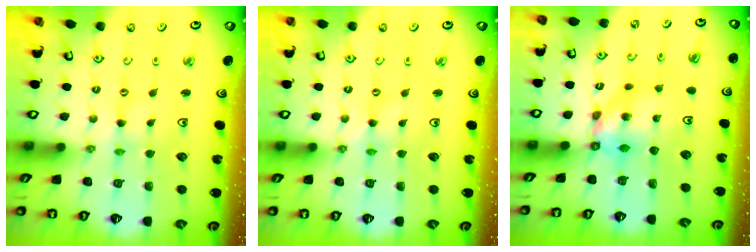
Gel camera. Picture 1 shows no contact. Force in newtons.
{"total": 0.0}
{"total": 6.7, "press": 6.7, "slide": 0.2}